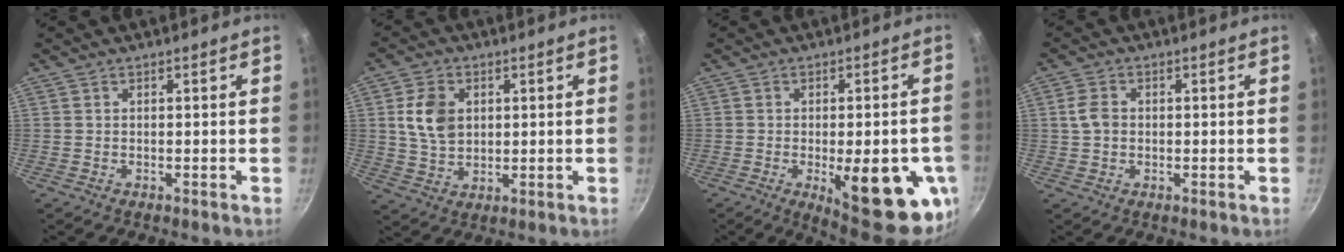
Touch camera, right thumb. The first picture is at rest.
{"total": 8.4, "force": [1.8, 6.1, 5.4], "torque": [-0.085, -0.004, 0.034]}
{"total": 19.0, "force": [-5.2, 6.6, 17.0], "torque": [-0.183, -0.009, -0.059]}
{"total": 3.7, "force": [0.2, 2.8, 2.4], "torque": [-0.041, 0.007, -0.001]}